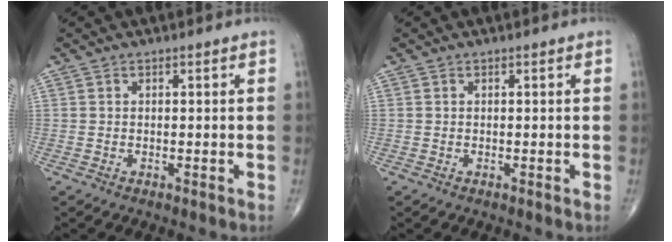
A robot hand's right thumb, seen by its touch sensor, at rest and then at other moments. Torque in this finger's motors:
{"motor_torque": [-0.11, 0.11, -0.04, 0.04, 0.00]}